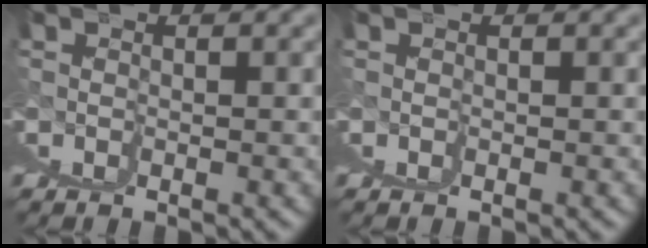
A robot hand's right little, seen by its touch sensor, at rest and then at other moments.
{"total": 0.0}